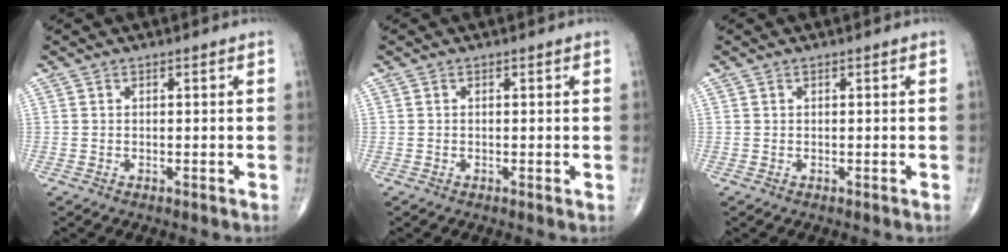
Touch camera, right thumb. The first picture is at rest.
{"total": 0.0}
{"total": 0.0}